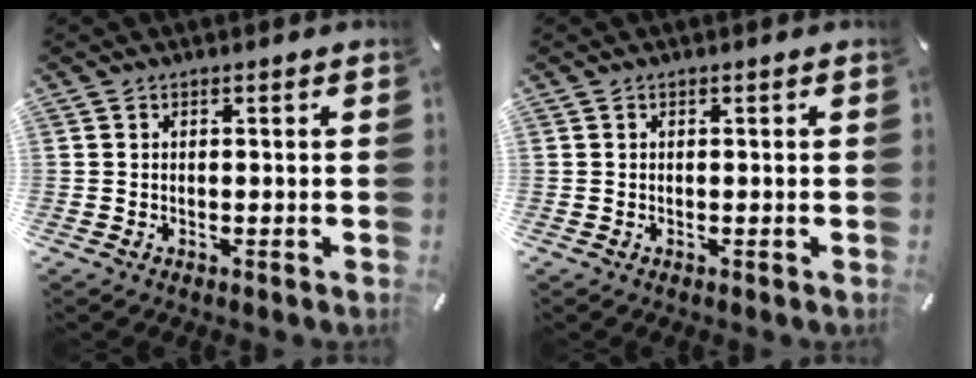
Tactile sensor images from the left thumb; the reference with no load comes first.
{"total": 0.0}